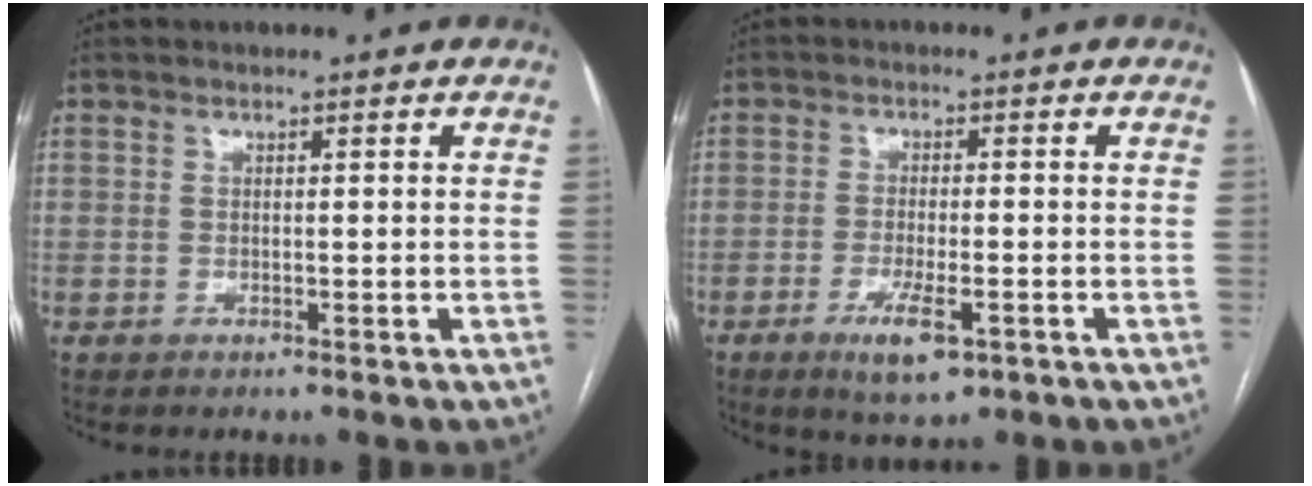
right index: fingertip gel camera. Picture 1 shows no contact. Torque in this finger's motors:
{"motor_torque": [0.51, -0.20, 0.33, 0.07]}